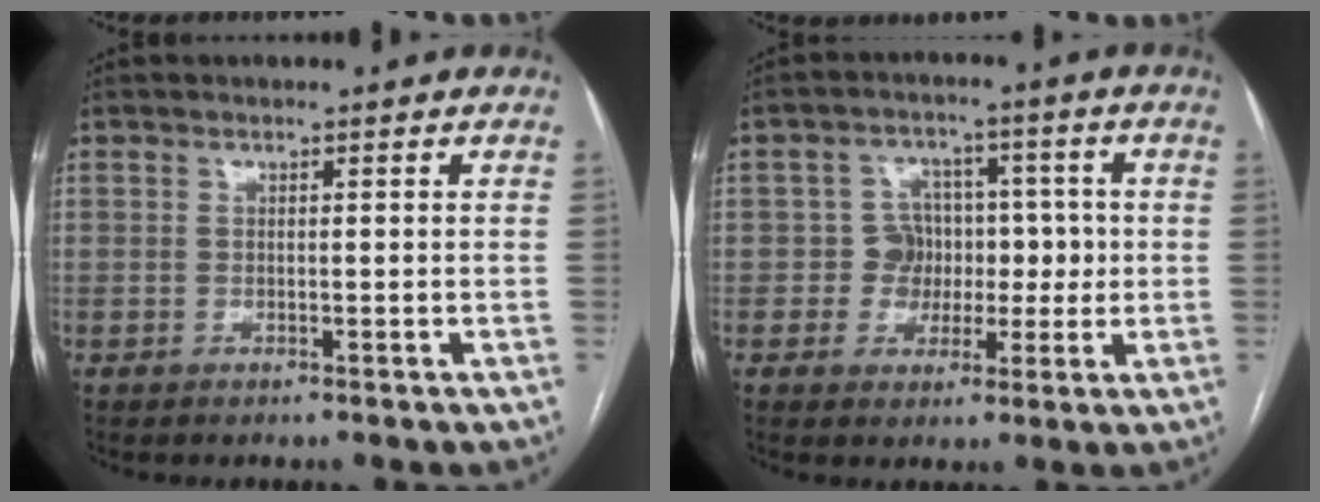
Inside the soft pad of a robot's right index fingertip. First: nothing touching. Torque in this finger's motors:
{"motor_torque": [0.48, 0.07, 0.07, 0.03]}